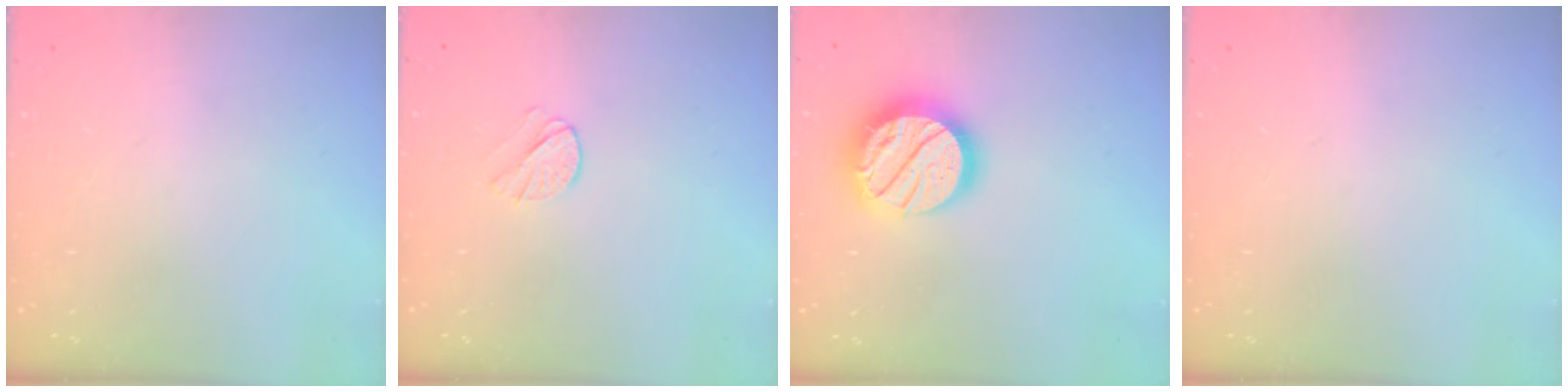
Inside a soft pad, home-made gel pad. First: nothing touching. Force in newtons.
{"total": 4.5, "press": 4.5, "slide": 0.6}
{"total": 19.1, "press": 19.1, "slide": 1.3}
{"total": 0.0}